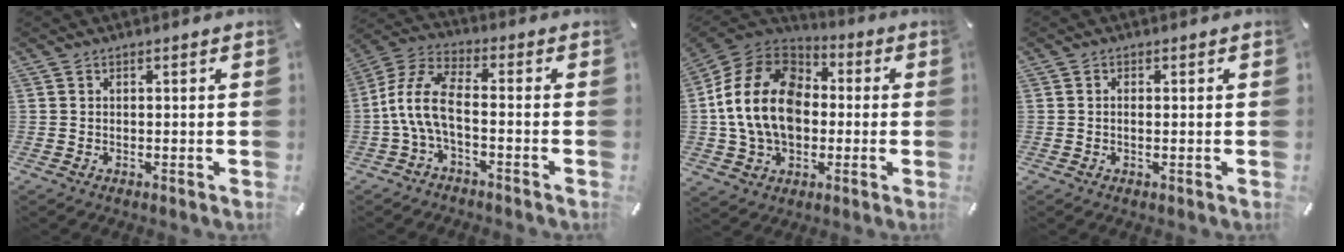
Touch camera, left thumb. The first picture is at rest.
{"total": 9.9, "force": [-2.7, 4.5, 8.4], "torque": [-0.176, -0.001, -0.048]}
{"total": 17.7, "force": [-1.2, 13.9, 11.0], "torque": [-0.252, 0.019, -0.025]}
{"total": 0.9, "force": [-0.1, 0.3, 0.8], "torque": [-0.016, 0.000, -0.002]}